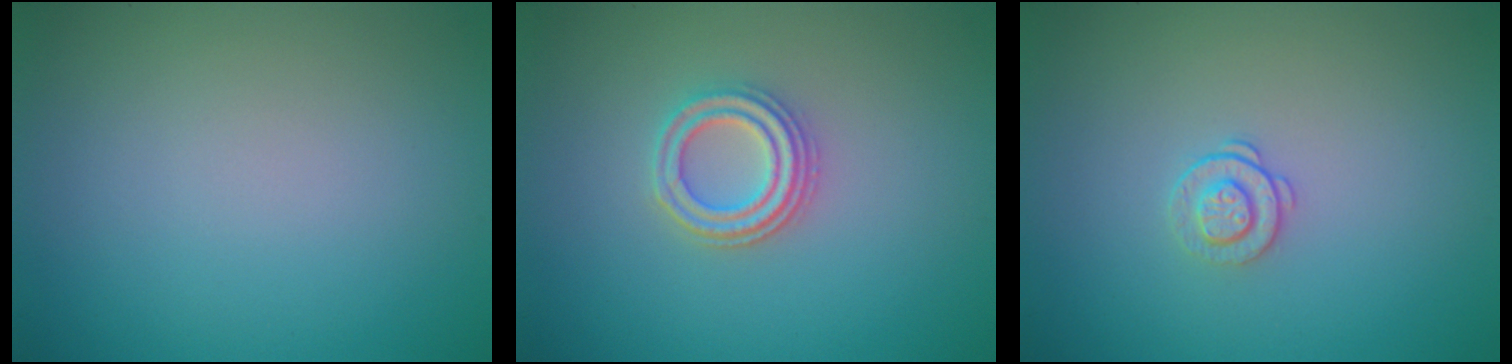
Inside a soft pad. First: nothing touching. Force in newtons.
{"total": 2.9, "press": 2.7, "slide": 1.2}
{"total": 1.4, "press": 0.9, "slide": 1.0}